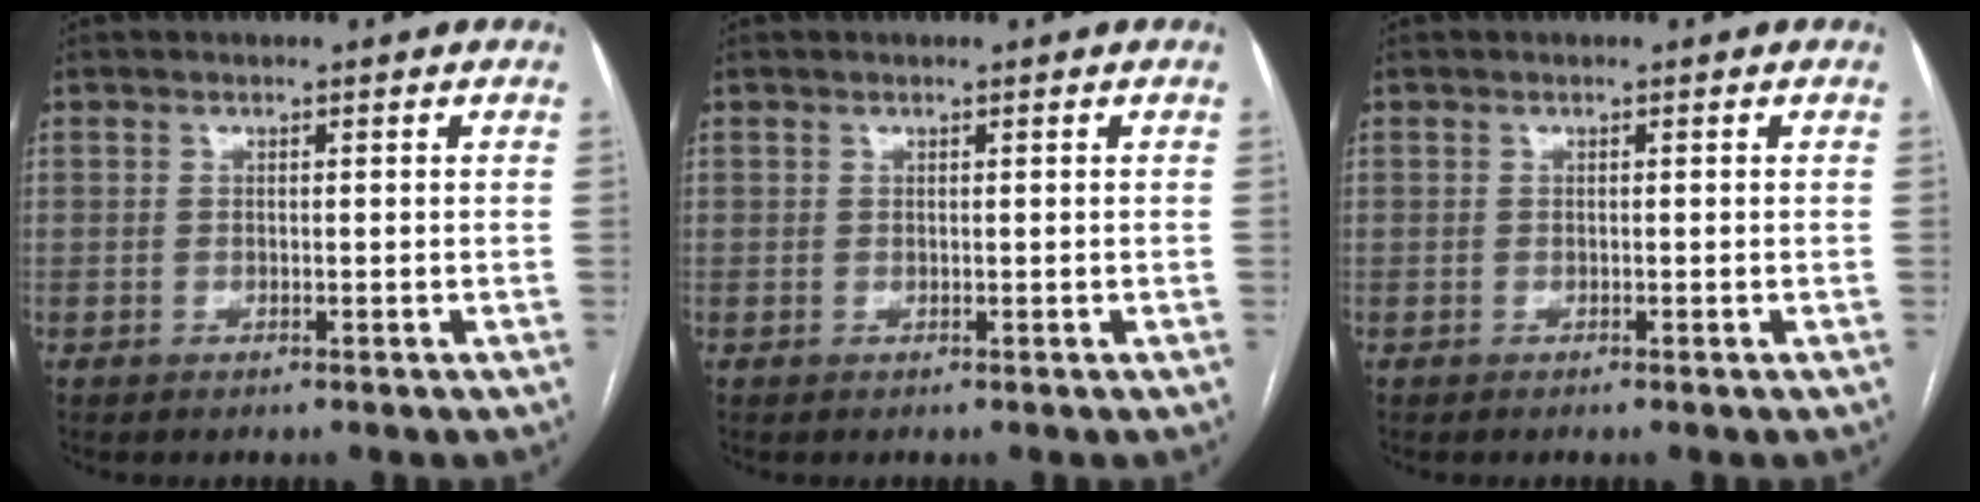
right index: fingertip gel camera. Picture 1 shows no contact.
{"total": 0.0}
{"total": 0.0}